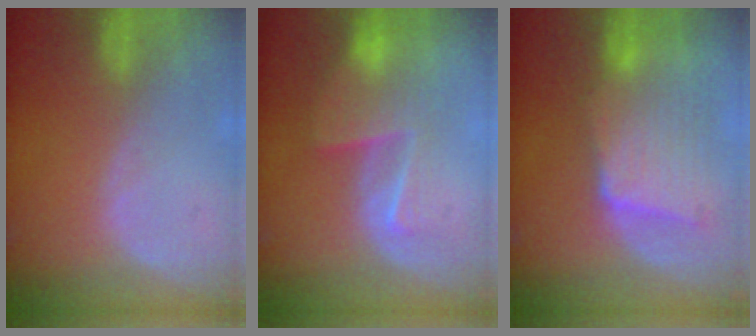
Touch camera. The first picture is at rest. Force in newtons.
{"total": 6.5, "press": 6.0, "slide": 2.4}
{"total": 9.3, "press": 8.6, "slide": 3.4}